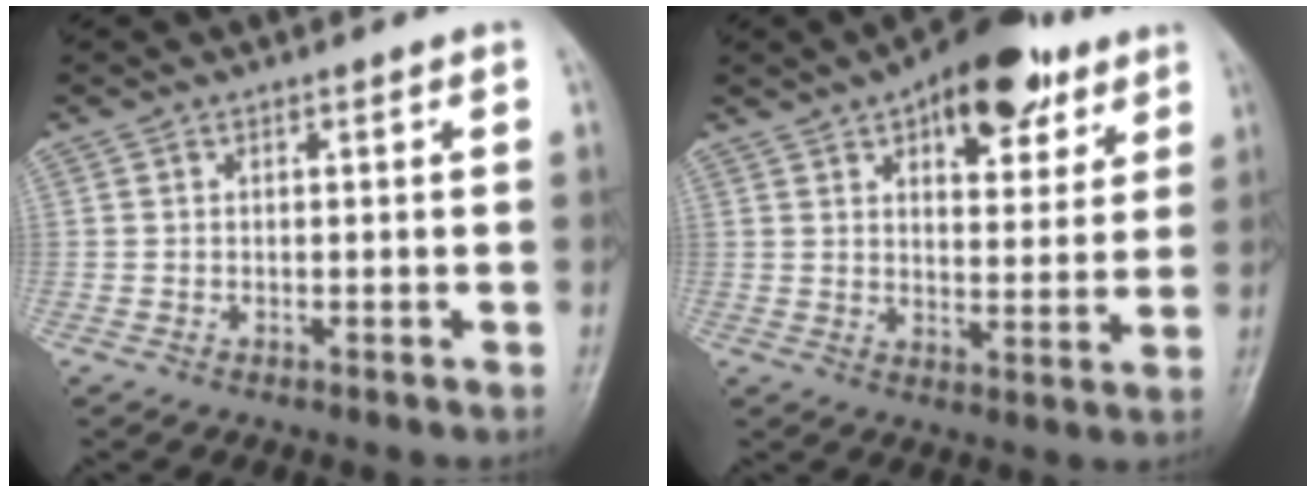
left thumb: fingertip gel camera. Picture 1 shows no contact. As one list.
[{"total": 16.0, "force": [9.0, 7.7, 10.8], "torque": [-0.103, -0.026, 0.130]}]